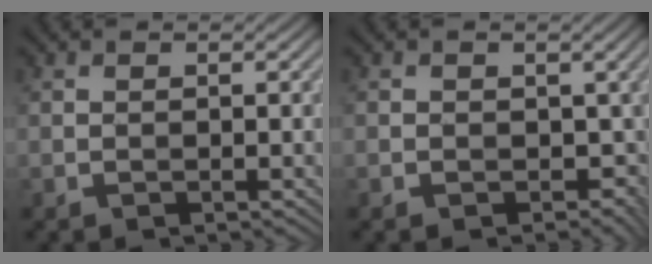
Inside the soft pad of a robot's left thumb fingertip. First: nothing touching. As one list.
[{"total": 2.5, "force": [-0.2, 2.4, 0.7], "torque": [-0.007, -0.011, -0.003]}]